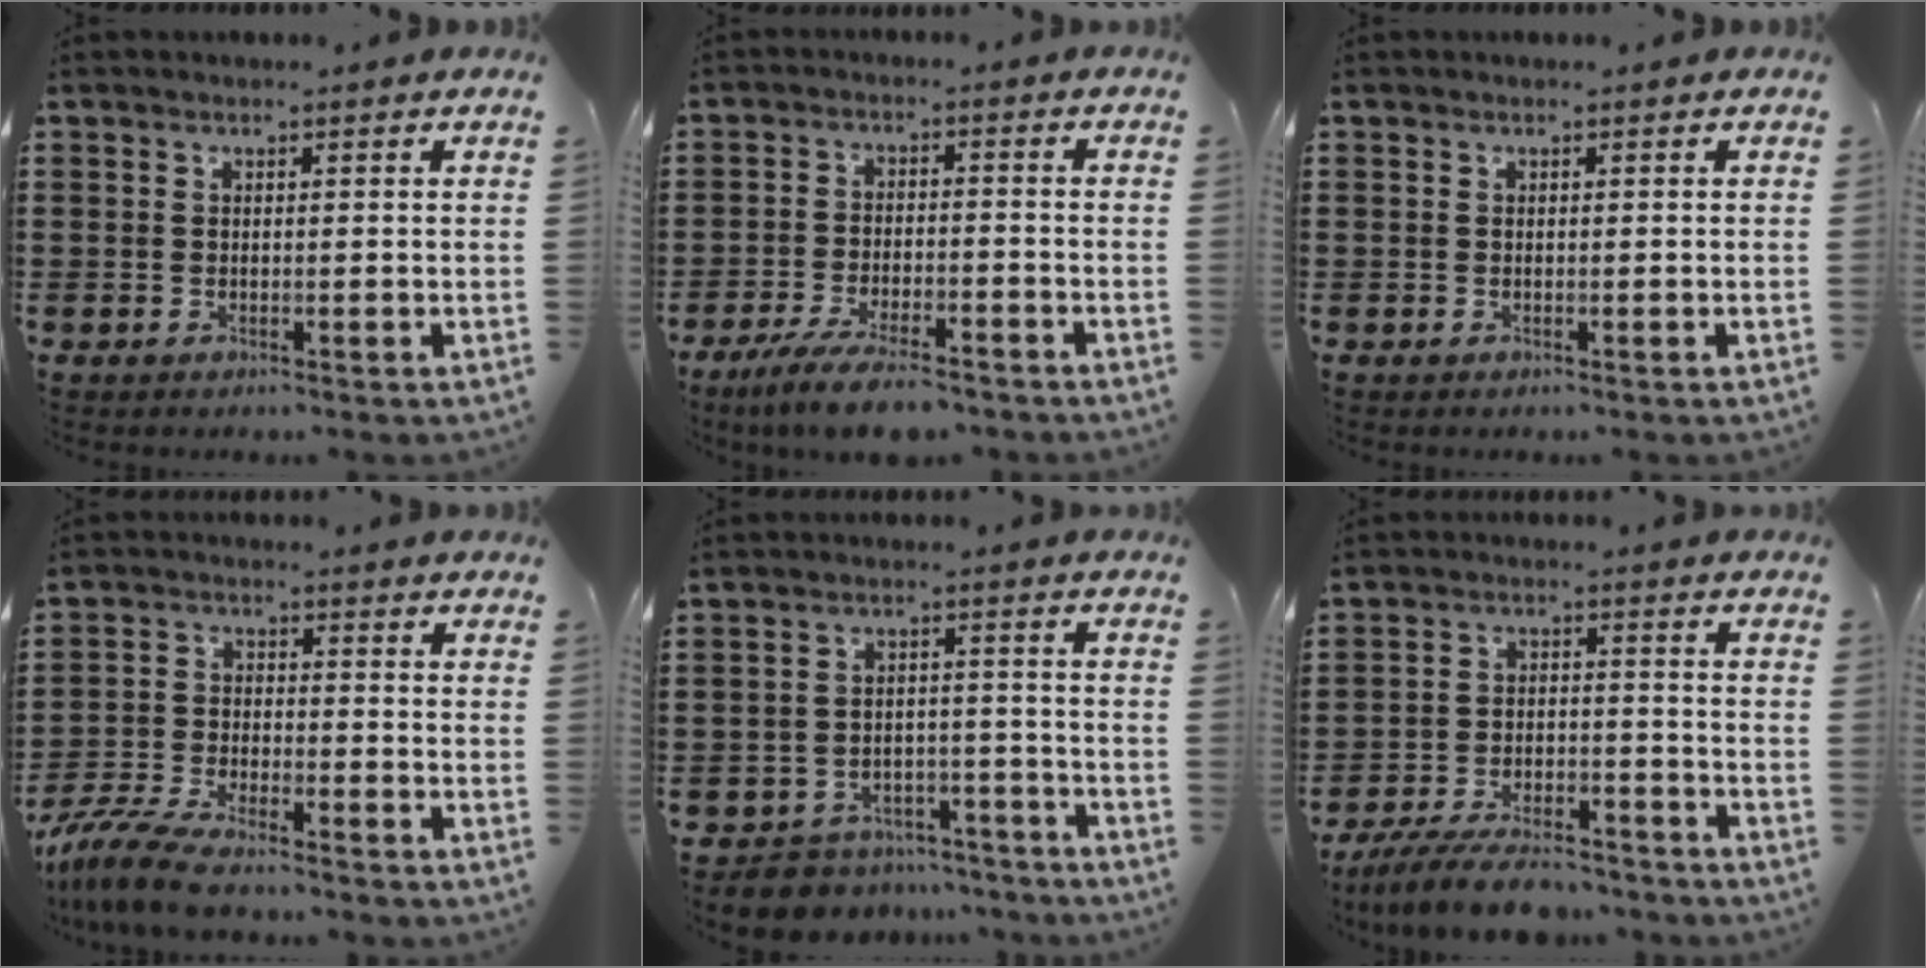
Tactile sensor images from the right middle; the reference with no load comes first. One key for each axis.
{"total": 6.2, "fx": -5.3, "fy": 1.0, "fz": 3.1, "tx": -0.067, "ty": -0.008, "tz": -0.101}
{"total": 0.0}
{"total": 7.0, "fx": -6.3, "fy": 1.0, "fz": 2.7, "tx": -0.072, "ty": -0.005, "tz": -0.127}
{"total": 5.4, "fx": -5.2, "fy": 1.3, "fz": -0.2, "tx": -0.006, "ty": 0.014, "tz": -0.109}
{"total": 7.7, "fx": -7.1, "fy": 1.5, "fz": 2.6, "tx": -0.052, "ty": 0.008, "tz": -0.135}